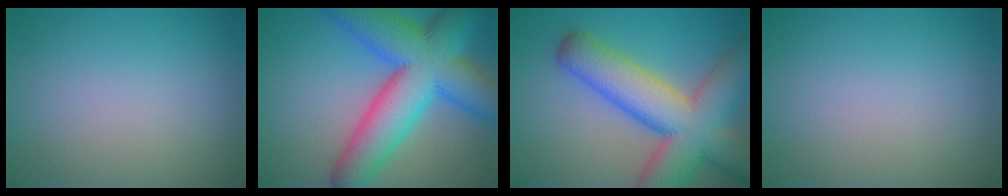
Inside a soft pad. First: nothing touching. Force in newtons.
{"total": 12.8, "press": 12.8, "slide": 0.5}
{"total": 12.5, "press": 12.5, "slide": 0.6}
{"total": 0.0}